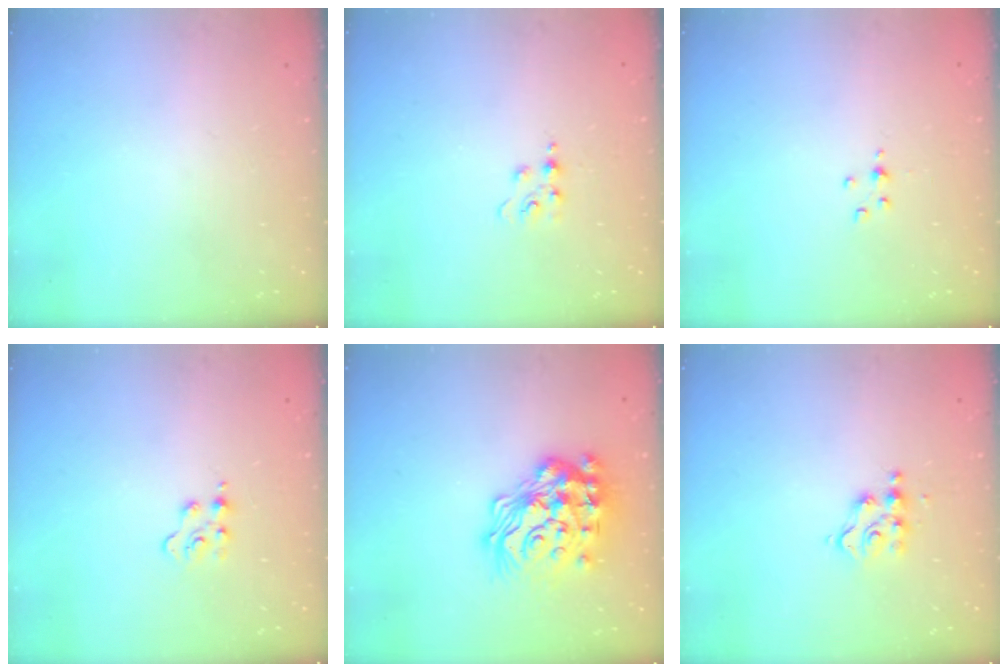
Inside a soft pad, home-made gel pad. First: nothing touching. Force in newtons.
{"total": 4.1, "press": 4.1, "slide": 0.6}
{"total": 3.0, "press": 3.0, "slide": 0.5}
{"total": 2.2, "press": 2.2, "slide": 0.5}
{"total": 24.6, "press": 24.5, "slide": 1.8}
{"total": 4.8, "press": 4.8, "slide": 0.5}